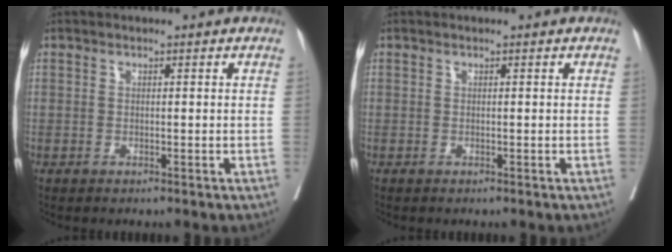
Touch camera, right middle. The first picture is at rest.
{"total": 0.0}